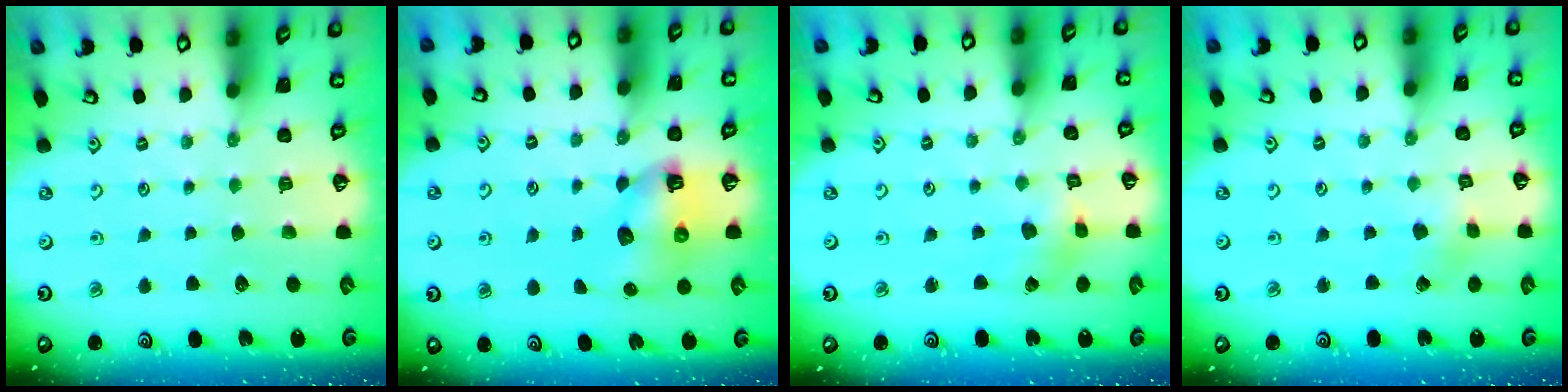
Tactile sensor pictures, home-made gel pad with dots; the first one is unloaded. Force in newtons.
{"total": 7.4, "press": 7.4, "slide": 1.0}
{"total": 2.2, "press": 2.2, "slide": 0.4}
{"total": 1.9, "press": 1.9, "slide": 0.2}